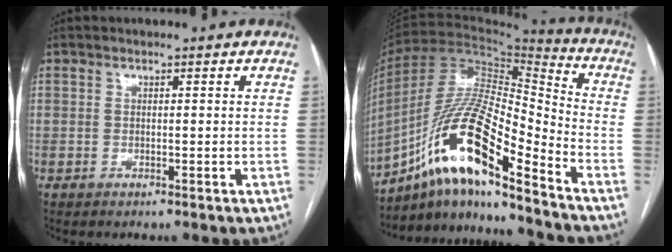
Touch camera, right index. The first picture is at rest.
{"total": 18.1, "force": [-11.0, 2.6, 14.1], "torque": [-0.274, 0.009, -0.194]}